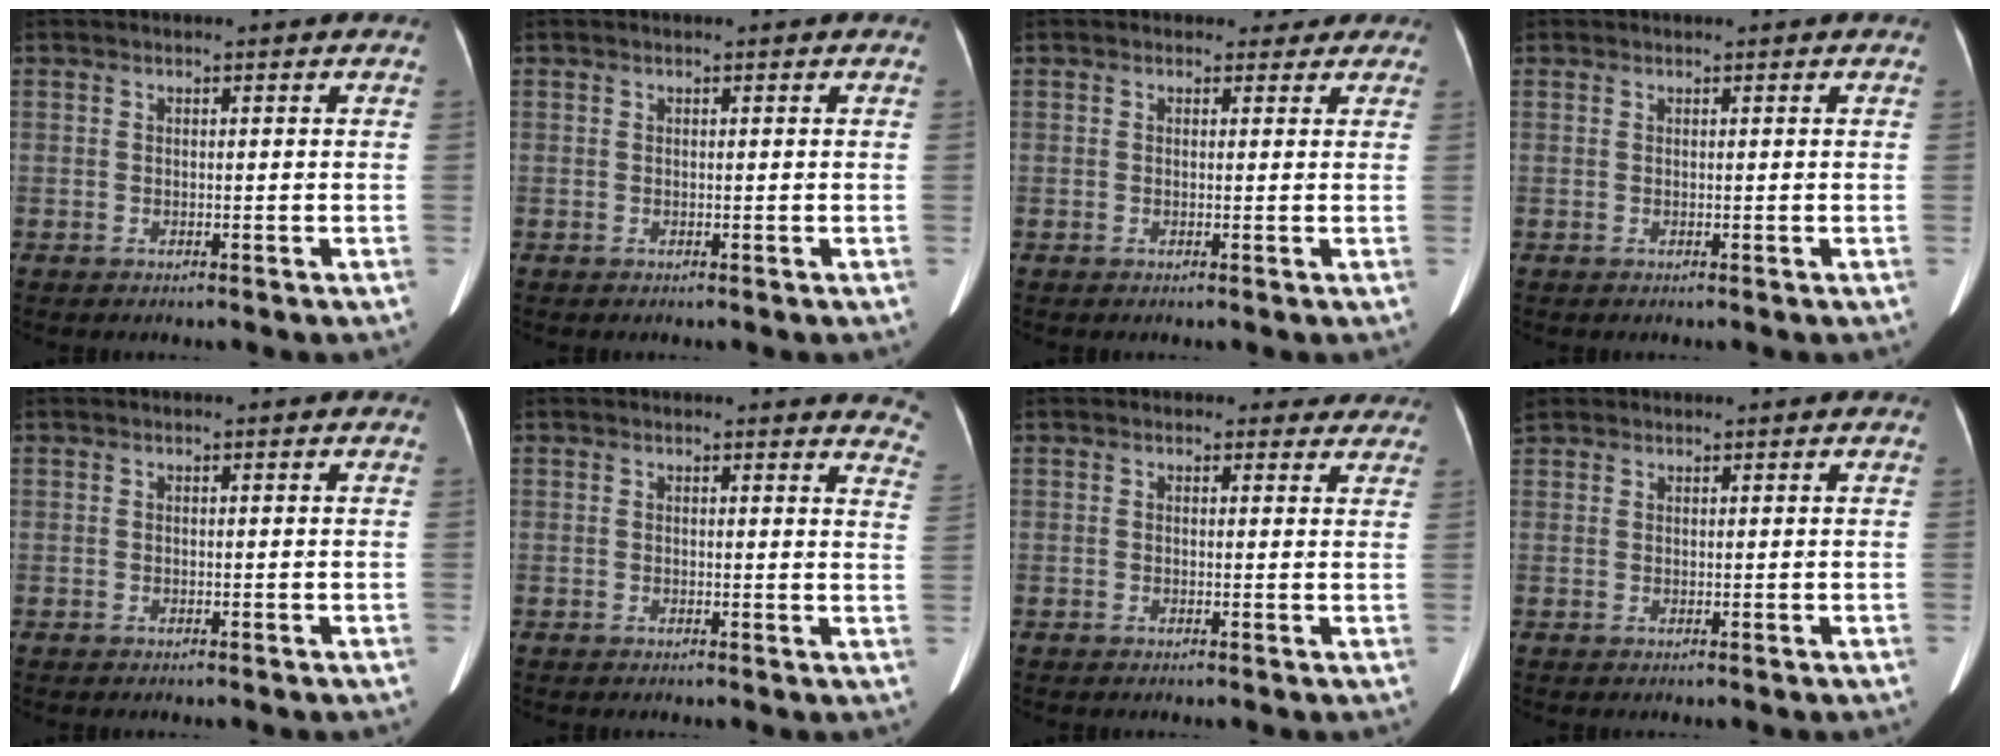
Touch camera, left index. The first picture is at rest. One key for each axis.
{"total": 0.0}
{"total": 2.5, "fx": 2.0, "fy": 1.5, "fz": 0.1, "tx": 0.011, "ty": 0.006, "tz": 0.014}
{"total": 0.0}
{"total": 0.0}
{"total": 7.3, "fx": 7.2, "fy": 1.2, "fz": 0.8, "tx": 0.027, "ty": -0.043, "tz": 0.036}
{"total": 3.5, "fx": 3.1, "fy": 1.7, "fz": 0.2, "tx": 0.017, "ty": -0.001, "tz": 0.019}
{"total": 2.3, "fx": 1.8, "fy": 1.3, "fz": 0.4, "tx": -0.018, "ty": 0.016, "tz": 0.037}